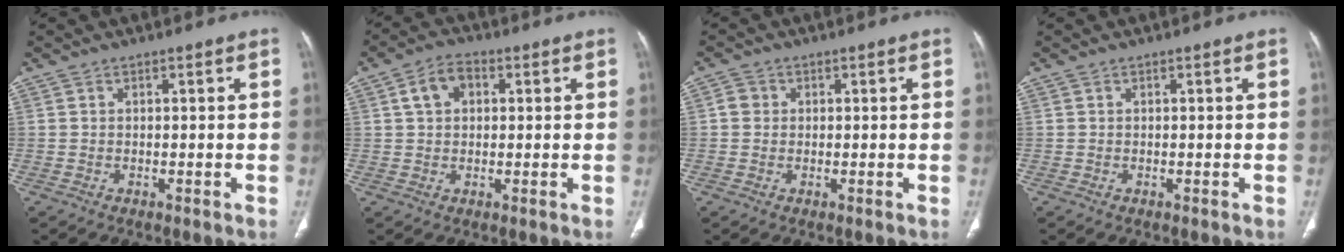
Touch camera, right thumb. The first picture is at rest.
{"total": 5.5, "force": [1.5, 3.9, 3.6], "torque": [-0.060, 0.012, 0.022]}
{"total": 2.2, "force": [0.2, 2.1, 0.8], "torque": [-0.004, 0.006, 0.002]}
{"total": 0.0}